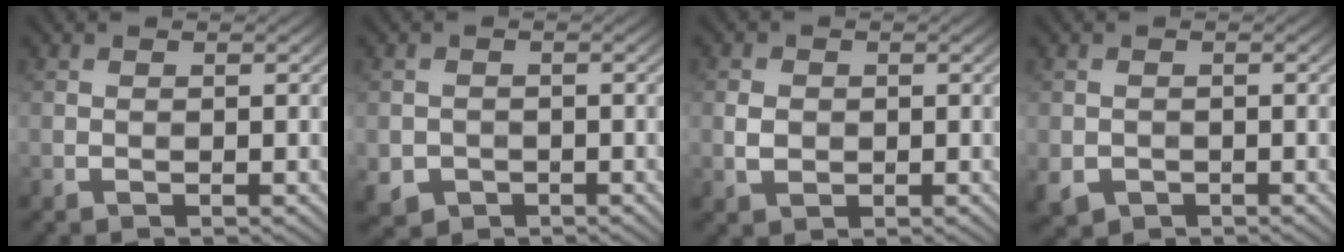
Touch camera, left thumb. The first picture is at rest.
{"total": 2.8, "force": [-1.3, 2.4, 0.8], "torque": [-0.025, -0.017, -0.025]}
{"total": 2.0, "force": [0.1, 1.7, 1.0], "torque": [-0.025, -0.006, -0.002]}
{"total": 2.4, "force": [-1.1, 2.0, 0.9], "torque": [-0.028, -0.017, -0.021]}